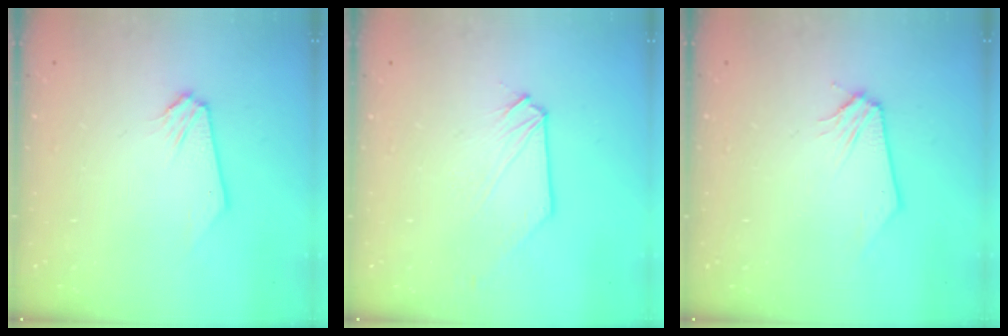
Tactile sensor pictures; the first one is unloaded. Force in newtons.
{"total": 0.5, "press": 0.5, "slide": 0.0}
{"total": 0.0}